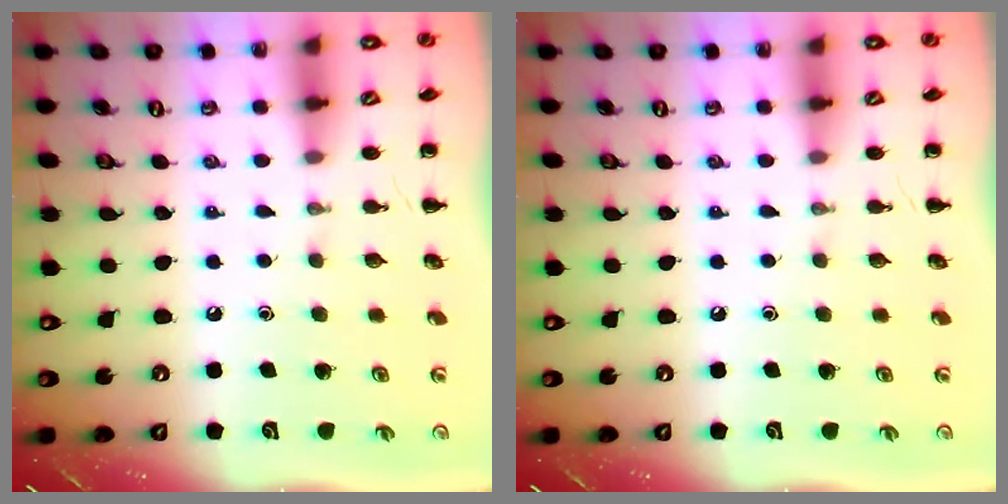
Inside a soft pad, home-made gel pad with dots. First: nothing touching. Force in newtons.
{"total": 0.0}